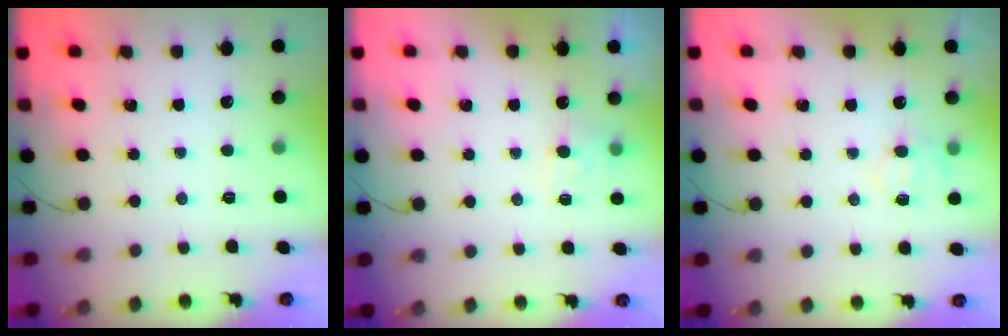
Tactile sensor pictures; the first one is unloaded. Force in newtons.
{"total": 3.7, "press": 3.3, "slide": 1.6}
{"total": 6.3, "press": 6.1, "slide": 1.6}